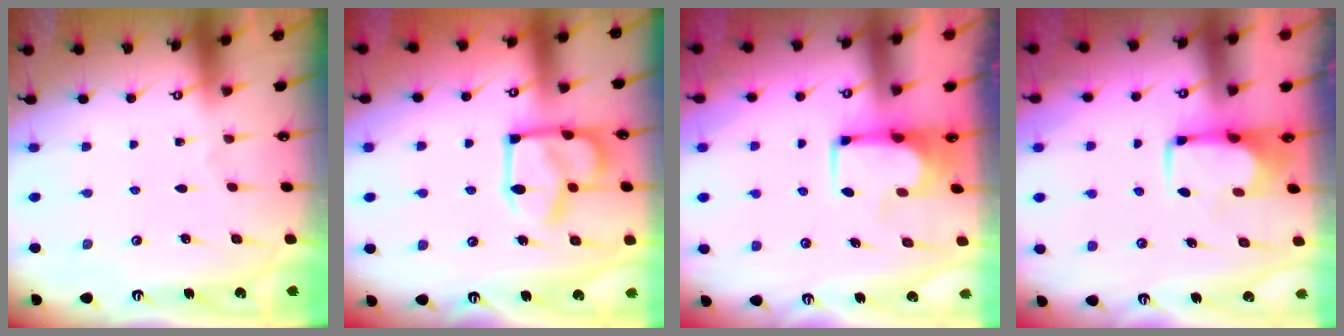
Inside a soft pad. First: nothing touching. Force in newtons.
{"total": 15.8, "press": 15.7, "slide": 1.4}
{"total": 1.9, "press": 1.9, "slide": 0.2}
{"total": 0.6, "press": 0.6, "slide": 0.2}